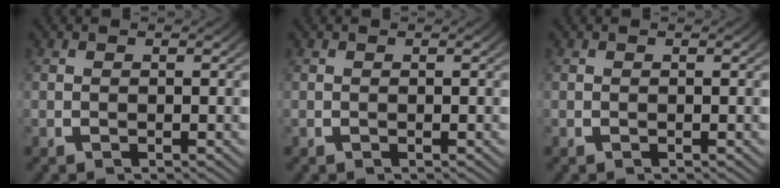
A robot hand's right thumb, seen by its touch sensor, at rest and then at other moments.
{"total": 0.0}
{"total": 0.0}